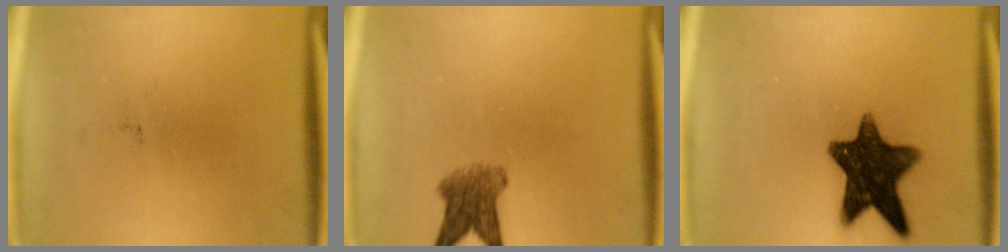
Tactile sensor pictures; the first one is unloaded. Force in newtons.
{"total": 4.8}
{"total": 12.7}